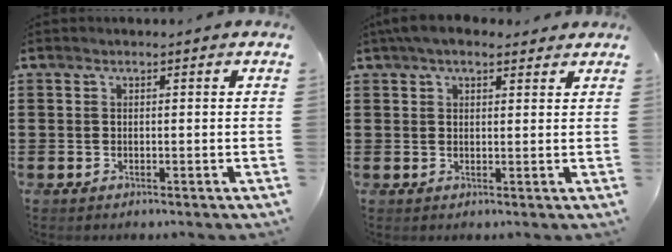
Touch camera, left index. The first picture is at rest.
{"total": 3.8, "force": [3.0, 1.4, 2.0], "torque": [-0.045, 0.006, 0.056]}